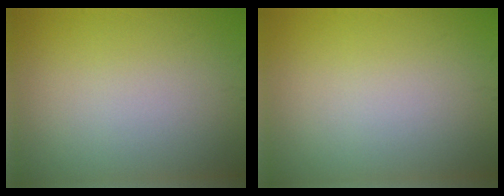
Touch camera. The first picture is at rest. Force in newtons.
{"total": 0.0}